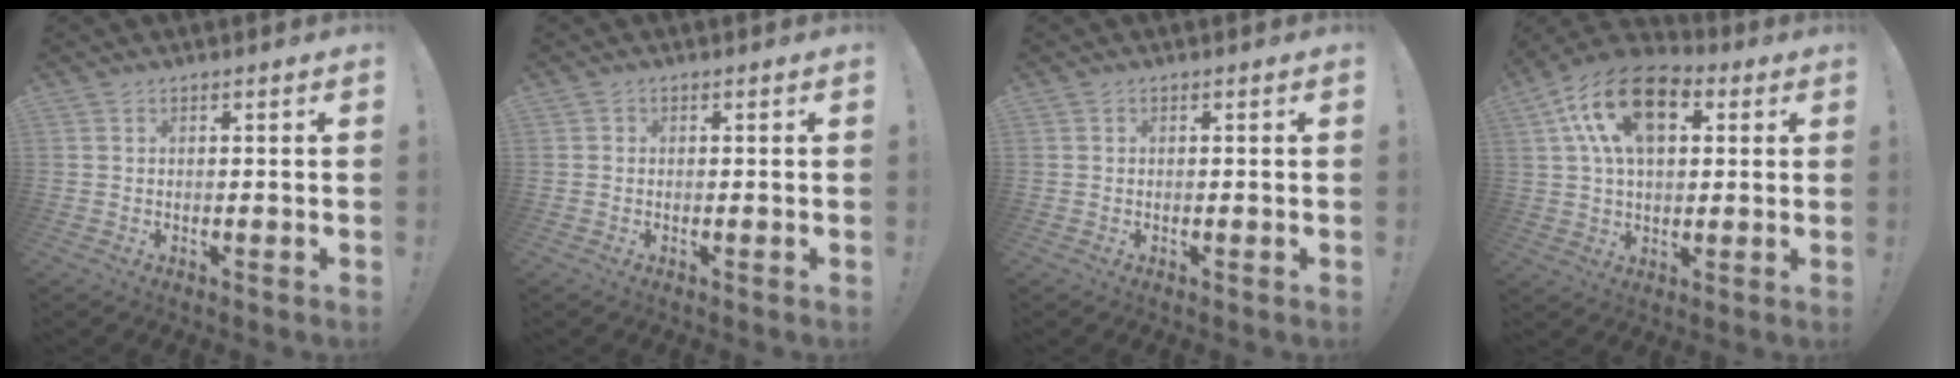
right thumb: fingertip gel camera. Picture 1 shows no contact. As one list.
[{"total": 0.6, "force": [-0.2, 0.6, 0.1], "torque": [-0.001, 0.003, -0.004]}, {"total": 0.0}, {"total": 18.5, "force": [7.1, 10.9, 13.2], "torque": [-0.229, -0.016, 0.124]}]